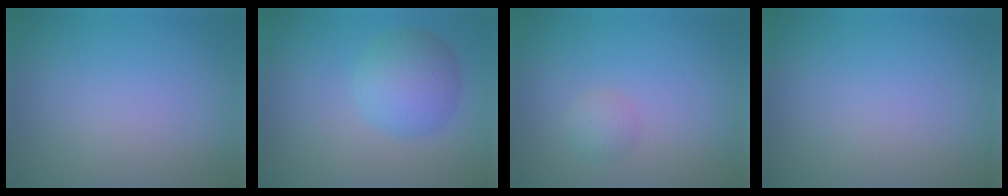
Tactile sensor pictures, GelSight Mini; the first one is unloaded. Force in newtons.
{"total": 4.5, "press": 4.5, "slide": 0.1}
{"total": 1.4, "press": 1.4, "slide": 0.0}
{"total": 0.0}